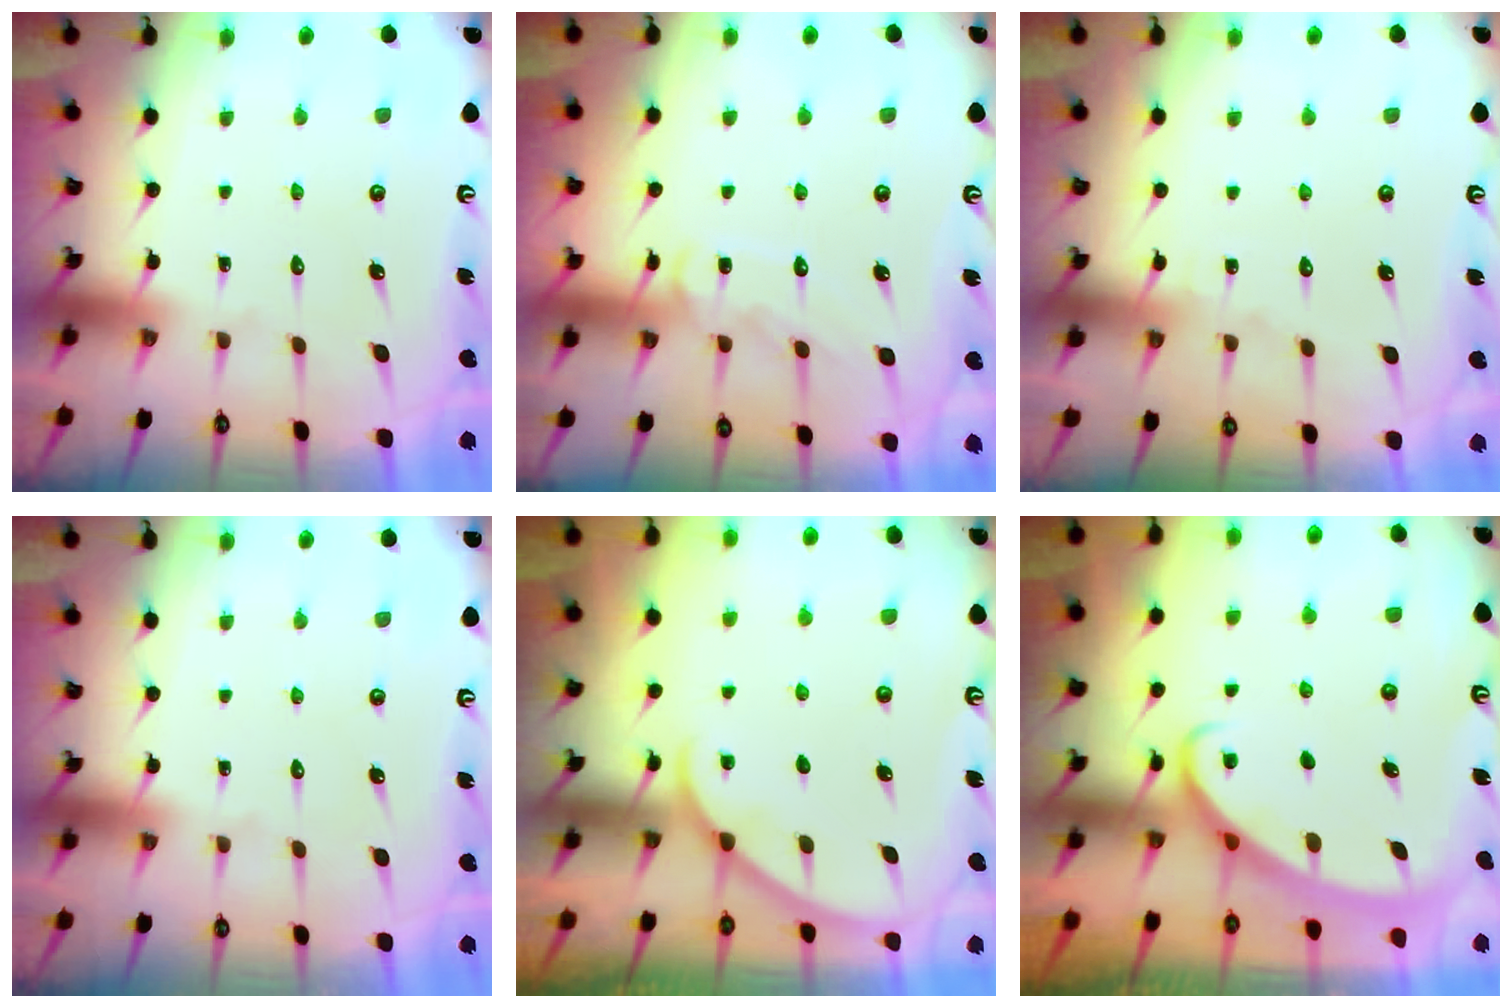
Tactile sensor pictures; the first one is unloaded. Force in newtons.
{"total": 10.0, "press": 10.0, "slide": 0.8}
{"total": 4.0, "press": 4.0, "slide": 0.4}
{"total": 0.0}
{"total": 2.0, "press": 2.0, "slide": 0.3}
{"total": 2.8, "press": 2.8, "slide": 0.4}